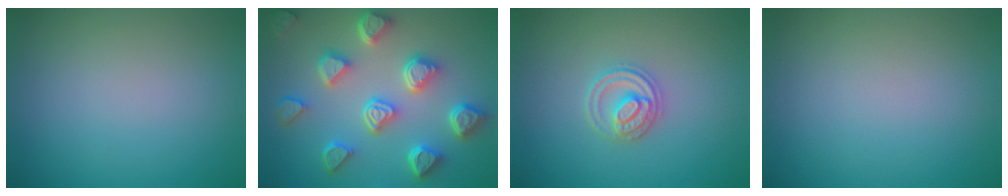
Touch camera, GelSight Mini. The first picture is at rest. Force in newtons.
{"total": 7.2, "press": 5.8, "slide": 4.2}
{"total": 2.8, "press": 2.8, "slide": 0.3}
{"total": 0.0}